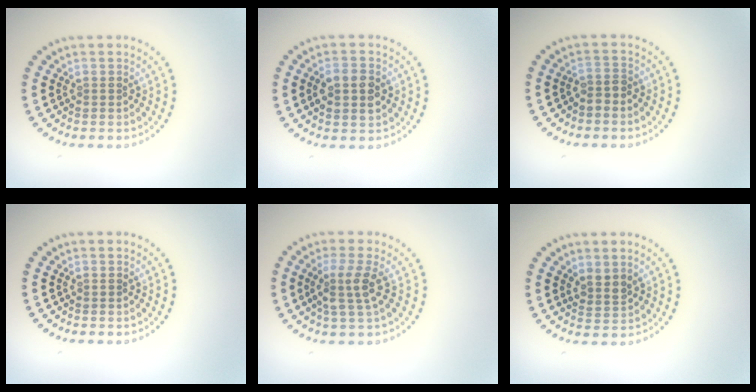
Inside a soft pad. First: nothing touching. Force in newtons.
{"total": 3.5, "press": 3.5, "slide": 0.2}
{"total": 1.4, "press": 1.1, "slide": 0.8}
{"total": 0.0}
{"total": 2.7, "press": 2.2, "slide": 1.6}
{"total": 1.6, "press": 1.3, "slide": 0.9}